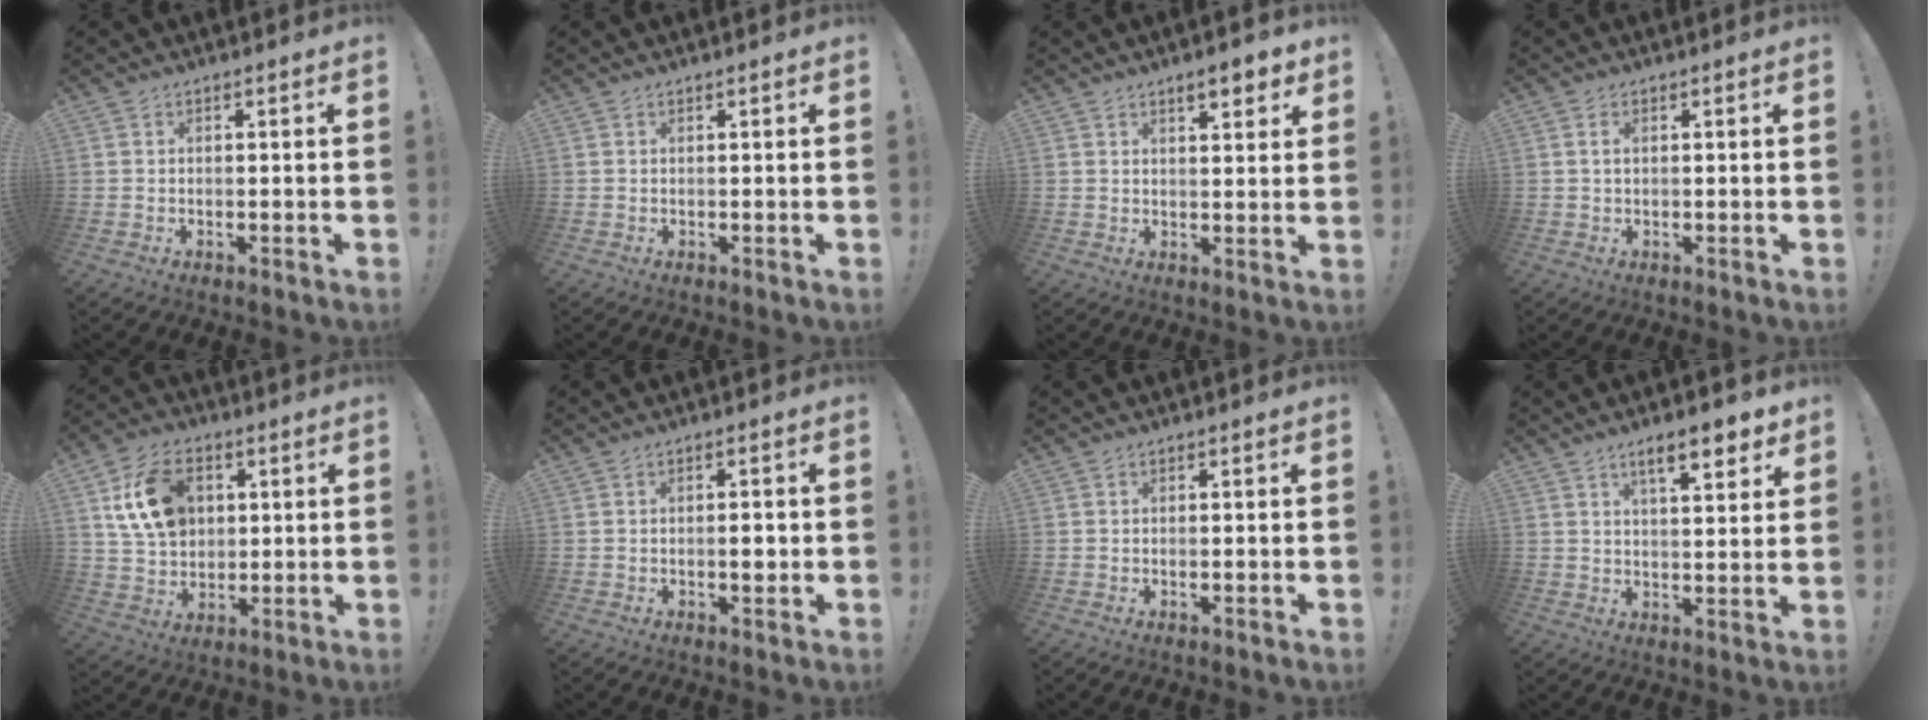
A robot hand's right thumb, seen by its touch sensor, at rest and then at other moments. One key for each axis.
{"total": 0.0}
{"total": 5.7, "fx": 3.8, "fy": 1.9, "fz": 3.8, "tx": -0.040, "ty": -0.021, "tz": 0.061}
{"total": 1.7, "fx": 0.5, "fy": 0.9, "fz": 1.4, "tx": -0.022, "ty": 0.001, "tz": 0.006}
{"total": 16.1, "fx": 4.9, "fy": 11.8, "fz": 9.8, "tx": -0.159, "ty": -0.008, "tz": 0.099}
{"total": 2.6, "fx": -0.5, "fy": 0.9, "fz": 2.4, "tx": -0.025, "ty": -0.003, "tz": -0.014}
{"total": 0.5, "fx": 0.0, "fy": 0.1, "fz": 0.5, "tx": -0.003, "ty": -0.005, "tz": -0.001}
{"total": 9.1, "fx": 5.5, "fy": 2.4, "fz": 6.8, "tx": -0.090, "ty": -0.028, "tz": 0.089}